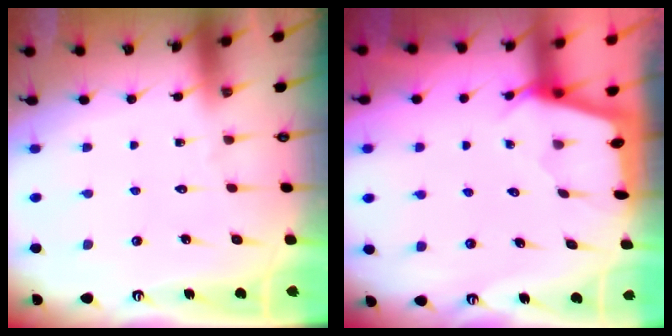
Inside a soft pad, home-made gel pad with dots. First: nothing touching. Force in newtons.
{"total": 2.3, "press": 2.3, "slide": 0.3}